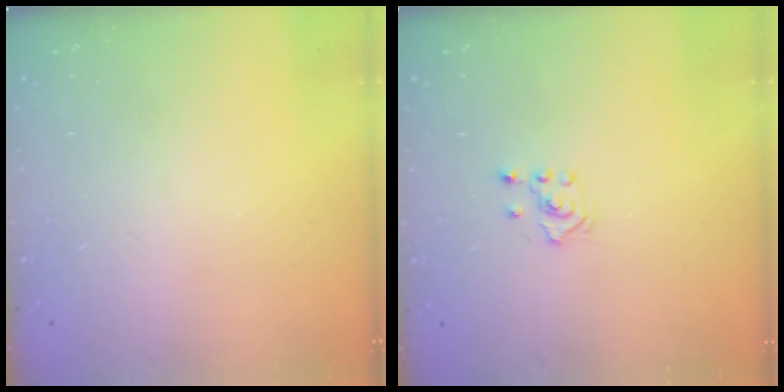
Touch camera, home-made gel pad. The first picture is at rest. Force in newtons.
{"total": 2.1, "press": 1.8, "slide": 0.9}